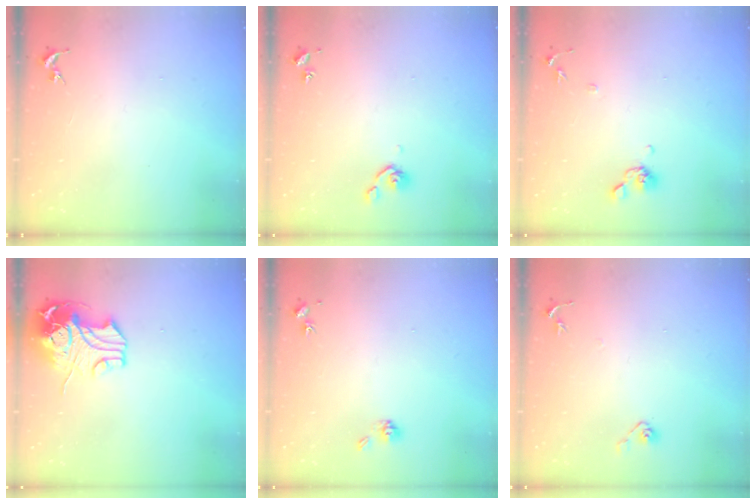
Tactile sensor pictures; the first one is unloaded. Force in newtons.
{"total": 5.0, "press": 4.9, "slide": 1.2}
{"total": 8.3, "press": 8.2, "slide": 1.6}
{"total": 12.8, "press": 12.6, "slide": 2.3}
{"total": 5.0, "press": 4.6, "slide": 1.7}
{"total": 4.5, "press": 4.4, "slide": 0.8}